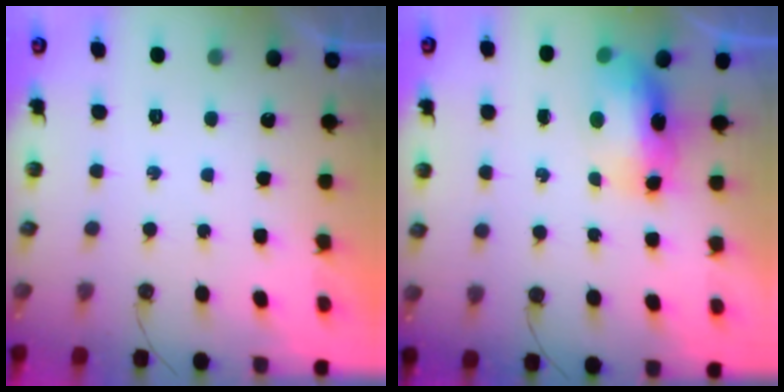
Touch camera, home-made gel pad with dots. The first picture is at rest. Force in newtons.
{"total": 8.9, "press": 8.8, "slide": 1.4}